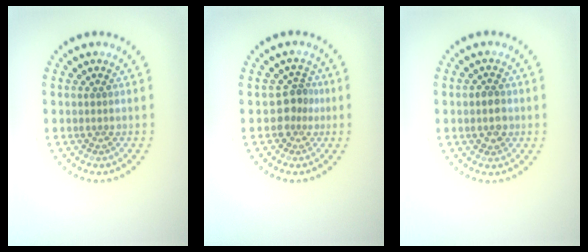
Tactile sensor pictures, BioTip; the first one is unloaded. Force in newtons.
{"total": 2.3, "press": 1.8, "slide": 1.5}
{"total": 1.9, "press": 1.9, "slide": 0.3}